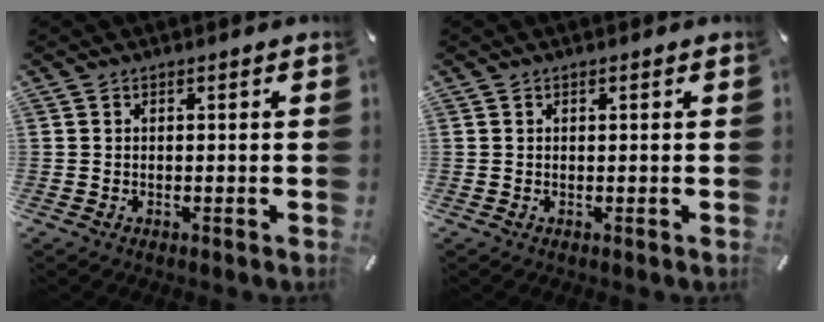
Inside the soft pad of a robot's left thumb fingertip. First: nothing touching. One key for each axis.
{"total": 0.0}